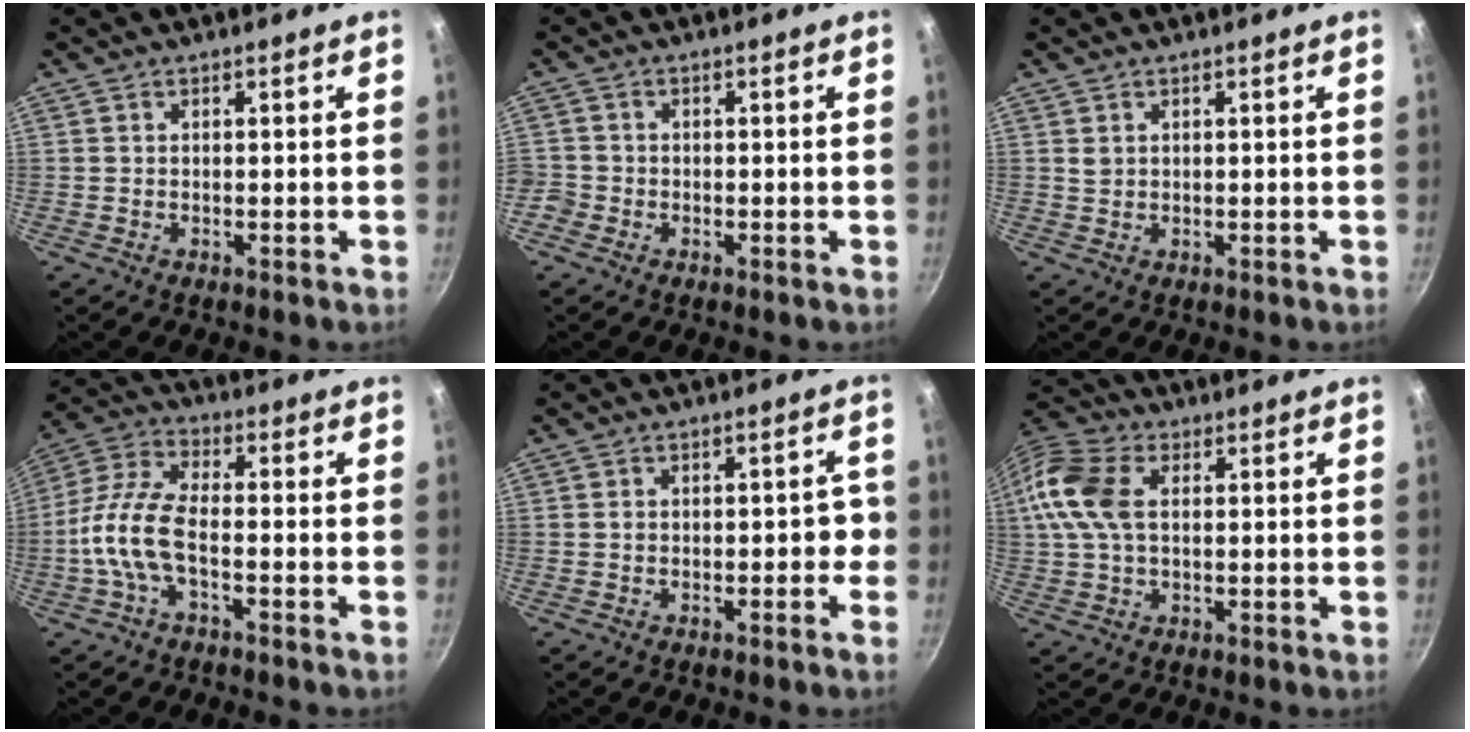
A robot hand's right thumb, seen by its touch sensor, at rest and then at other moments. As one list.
[{"total": 2.7, "force": [-1.5, 2.2, 0.6], "torque": [-0.013, 0.010, -0.032]}, {"total": 1.1, "force": [0.6, 0.8, 0.5], "torque": [-0.006, 0.000, 0.012]}, {"total": 10.4, "force": [-3.2, 4.4, 8.9], "torque": [-0.192, 0.029, -0.079]}, {"total": 3.1, "force": [-1.1, 1.9, 2.3], "torque": [-0.001, 0.029, -0.016]}, {"total": 12.7, "force": [2.0, 8.1, 9.6], "torque": [-0.202, 0.021, 0.025]}]